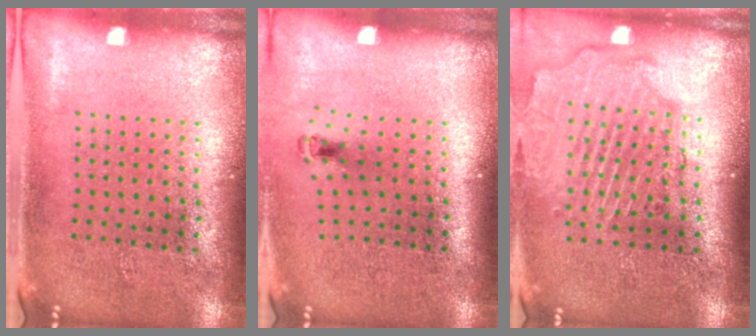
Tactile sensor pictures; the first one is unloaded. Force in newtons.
{"total": 0.7, "press": 0.4, "slide": 0.6}
{"total": 2.6, "press": 2.2, "slide": 1.4}